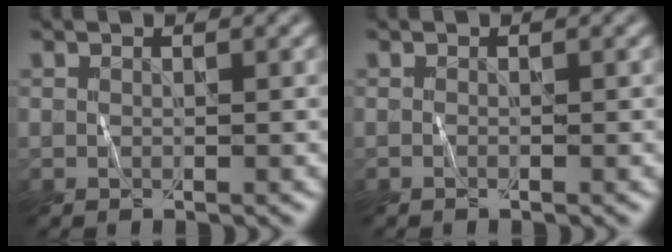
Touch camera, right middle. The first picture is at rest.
{"total": 0.0}